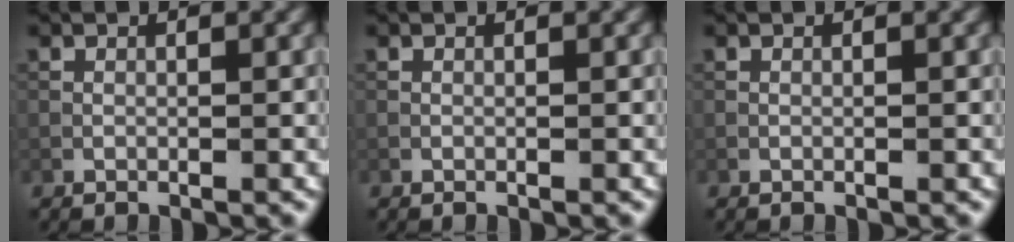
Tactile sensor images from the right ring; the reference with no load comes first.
{"total": 0.0}
{"total": 0.0}